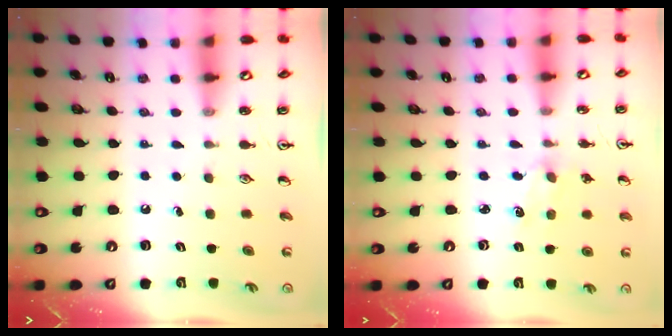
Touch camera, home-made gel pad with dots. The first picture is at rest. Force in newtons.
{"total": 2.9, "press": 2.9, "slide": 0.4}